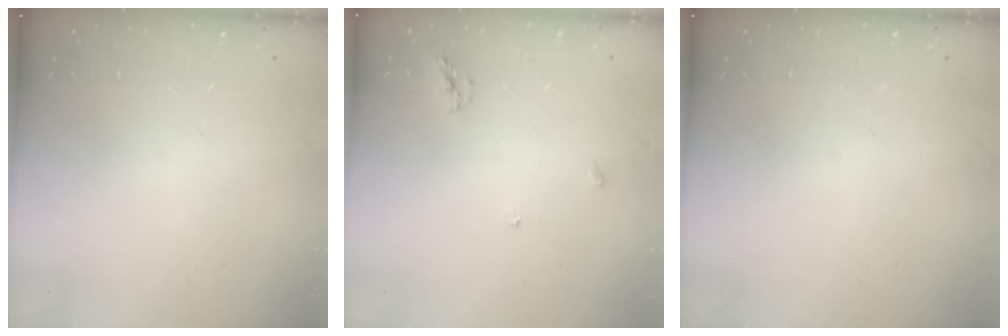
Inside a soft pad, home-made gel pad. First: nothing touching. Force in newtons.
{"total": 5.4, "press": 5.4, "slide": 0.0}
{"total": 0.0}